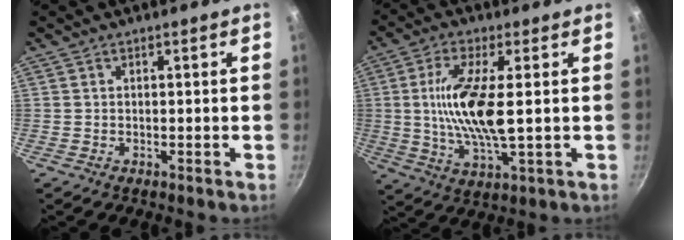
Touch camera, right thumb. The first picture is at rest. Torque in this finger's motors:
{"motor_torque": [0.56, 3.34, 1.50, 0.02, 0.37]}